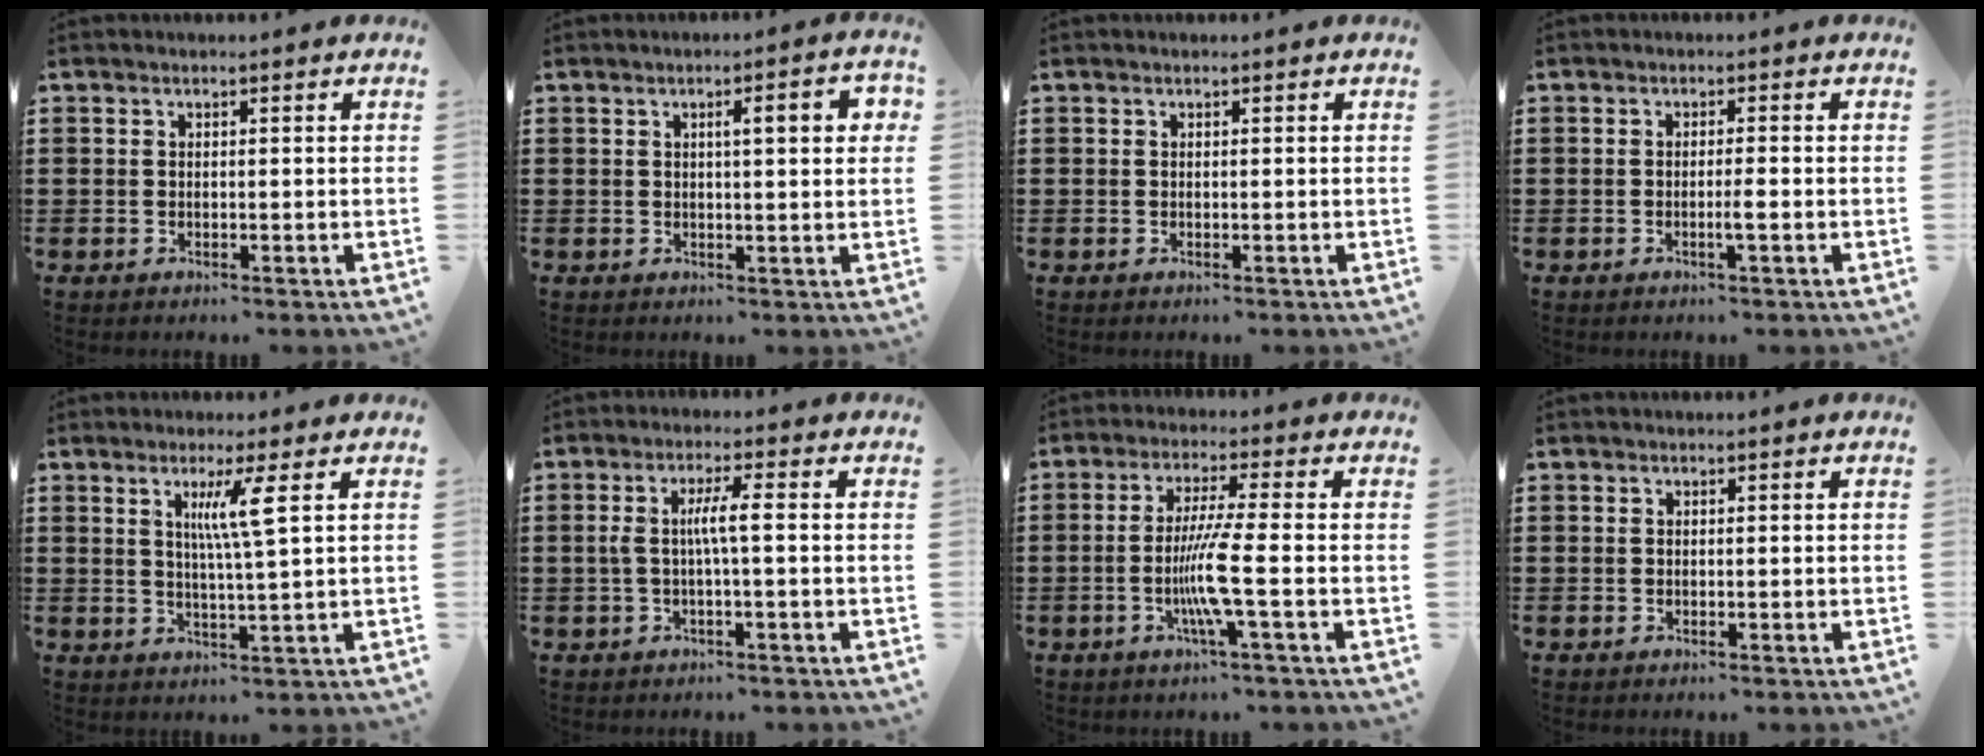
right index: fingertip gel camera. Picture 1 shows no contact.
{"total": 4.5, "force": [1.1, 0.8, 4.2], "torque": [-0.066, 0.003, 0.011]}
{"total": 0.0}
{"total": 1.9, "force": [-0.7, 0.0, 1.8], "torque": [-0.030, 0.000, -0.013]}
{"total": 5.0, "force": [1.8, -0.6, 4.6], "torque": [-0.094, -0.005, 0.026]}
{"total": 4.2, "force": [-0.1, 0.3, 4.2], "torque": [-0.087, -0.001, -0.010]}
{"total": 7.5, "force": [-1.8, -0.4, 7.2], "torque": [-0.145, -0.020, -0.041]}
{"total": 0.0}